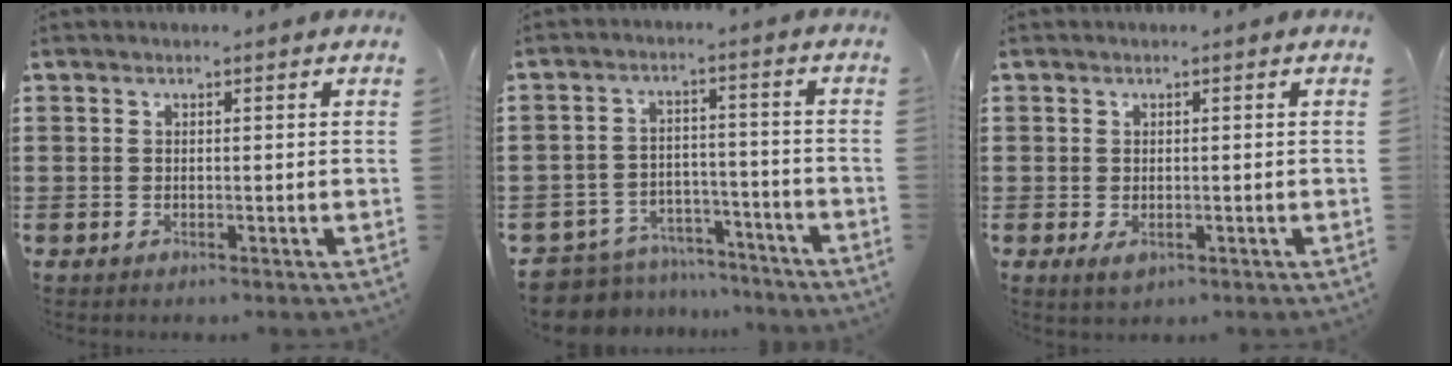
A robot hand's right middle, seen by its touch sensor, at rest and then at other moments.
{"total": 6.5, "force": [-6.4, 1.2, 0.4], "torque": [-0.025, 0.014, -0.134]}
{"total": 1.0, "force": [0.3, 0.7, 0.7], "torque": [-0.005, -0.004, 0.006]}